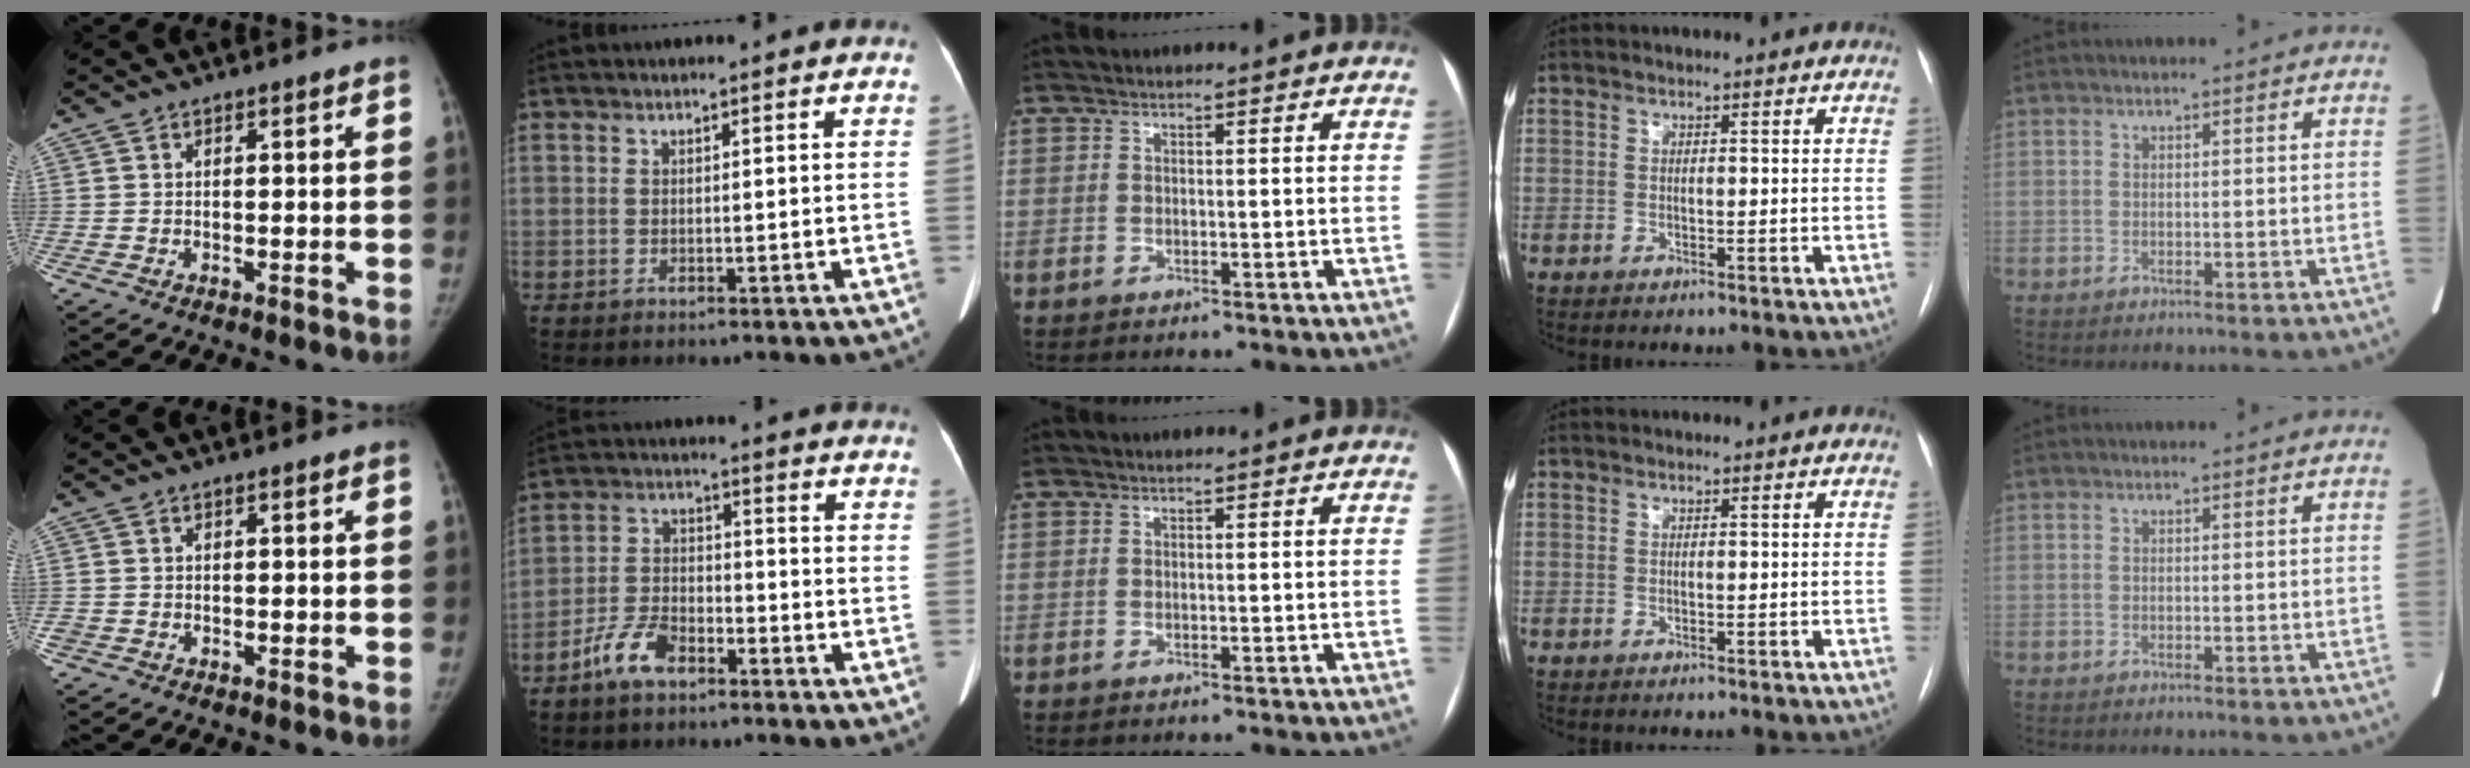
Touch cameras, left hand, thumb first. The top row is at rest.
{"thumb": {"total": 0.9, "force": [-0.3, 0.8, 0.2], "torque": [0.001, 0.001, -0.006]}, "index": {"total": 7.0, "force": [-4.8, 3.1, 4.1], "torque": [-0.094, 0.005, -0.093]}}